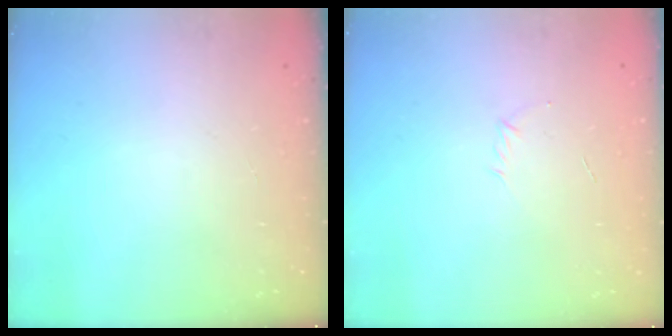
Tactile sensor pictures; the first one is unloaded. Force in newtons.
{"total": 2.7, "press": 2.6, "slide": 0.7}